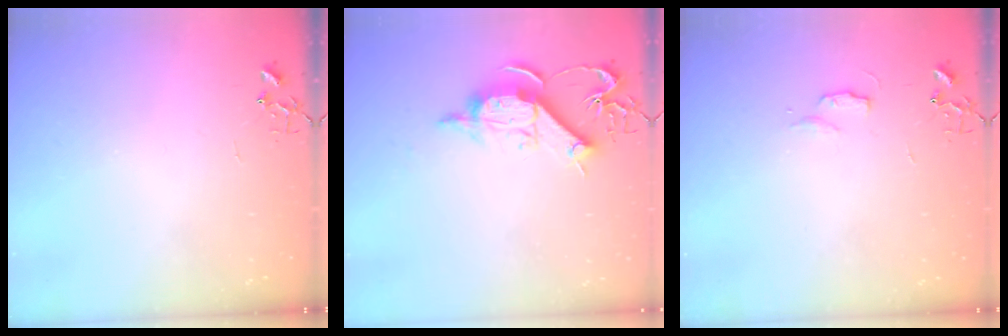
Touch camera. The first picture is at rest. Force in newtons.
{"total": 11.7, "press": 11.7, "slide": 0.6}
{"total": 4.9, "press": 4.9, "slide": 0.6}